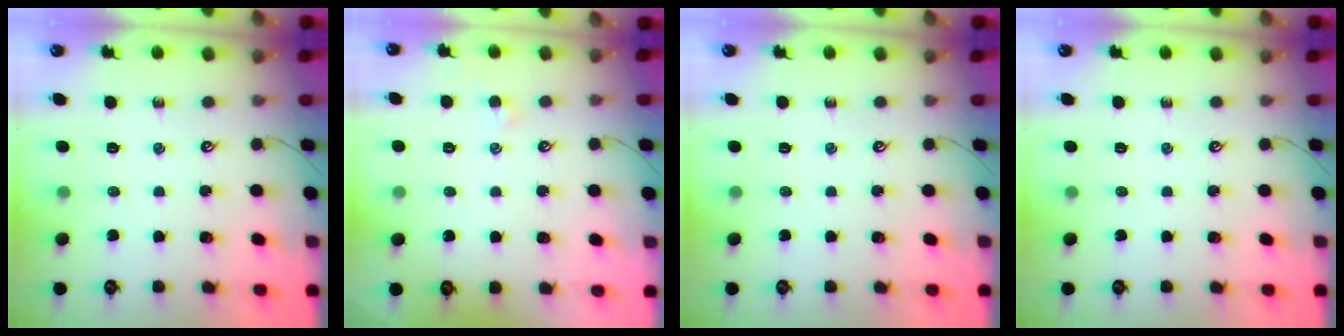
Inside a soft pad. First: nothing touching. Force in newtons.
{"total": 1.8, "press": 1.7, "slide": 0.3}
{"total": 0.0}
{"total": 0.0}